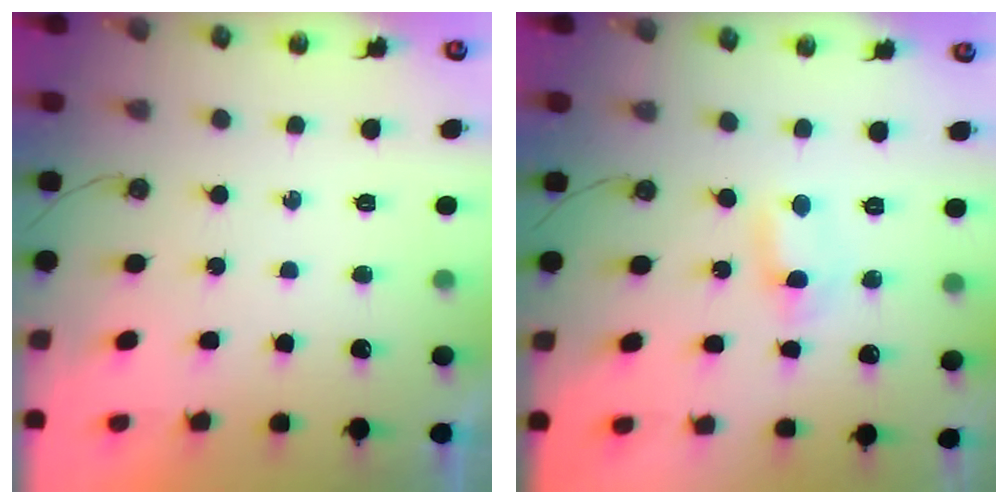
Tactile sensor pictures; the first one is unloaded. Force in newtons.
{"total": 1.1, "press": 0.8, "slide": 0.6}